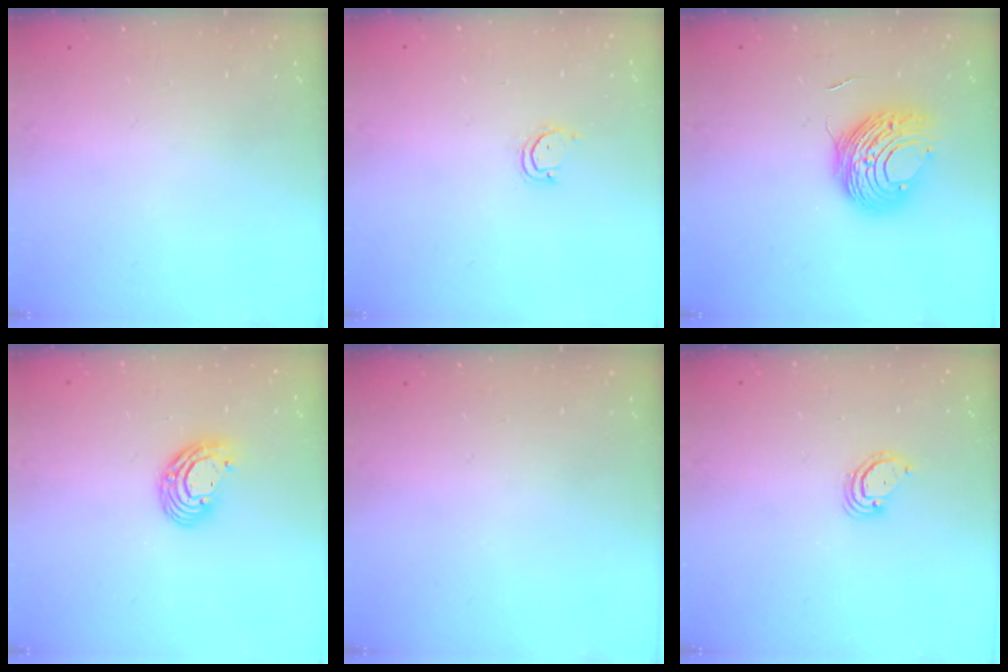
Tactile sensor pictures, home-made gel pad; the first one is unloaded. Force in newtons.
{"total": 2.9, "press": 2.9, "slide": 0.3}
{"total": 10.7, "press": 10.7, "slide": 0.6}
{"total": 8.4, "press": 8.3, "slide": 1.5}
{"total": 0.0}
{"total": 2.9, "press": 2.9, "slide": 0.3}